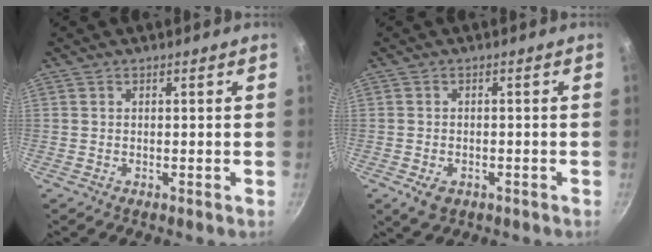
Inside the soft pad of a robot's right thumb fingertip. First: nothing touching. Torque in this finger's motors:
{"motor_torque": [0.61, 0.47, -0.24, 0.15, -0.01]}